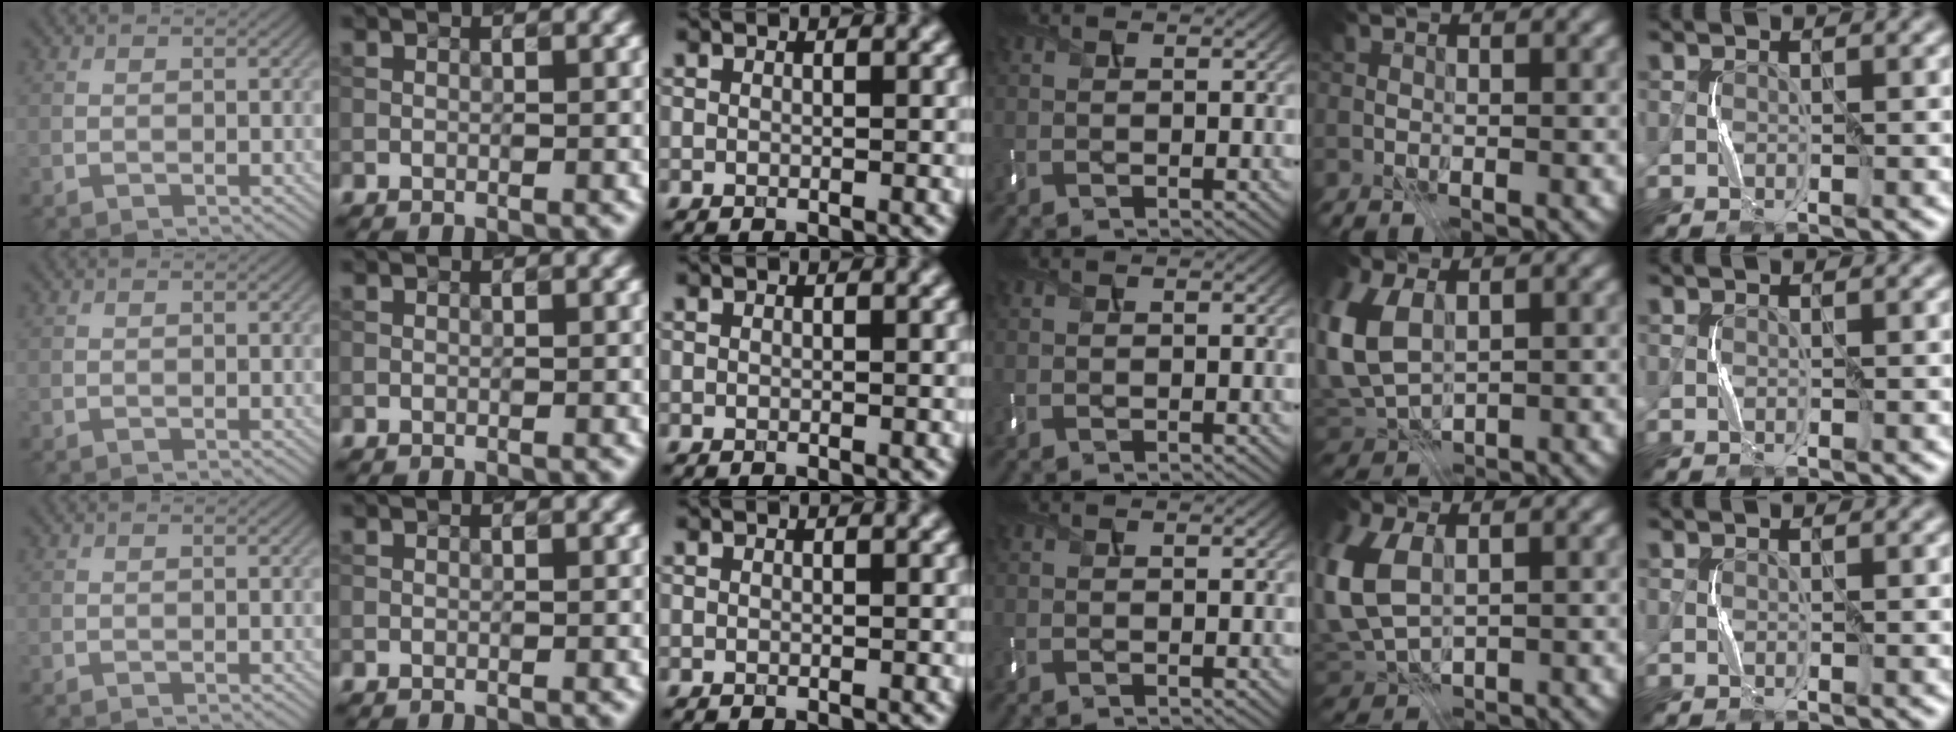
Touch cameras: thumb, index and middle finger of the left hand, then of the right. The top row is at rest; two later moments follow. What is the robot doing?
{"motion": "press", "object": "keyboard"}